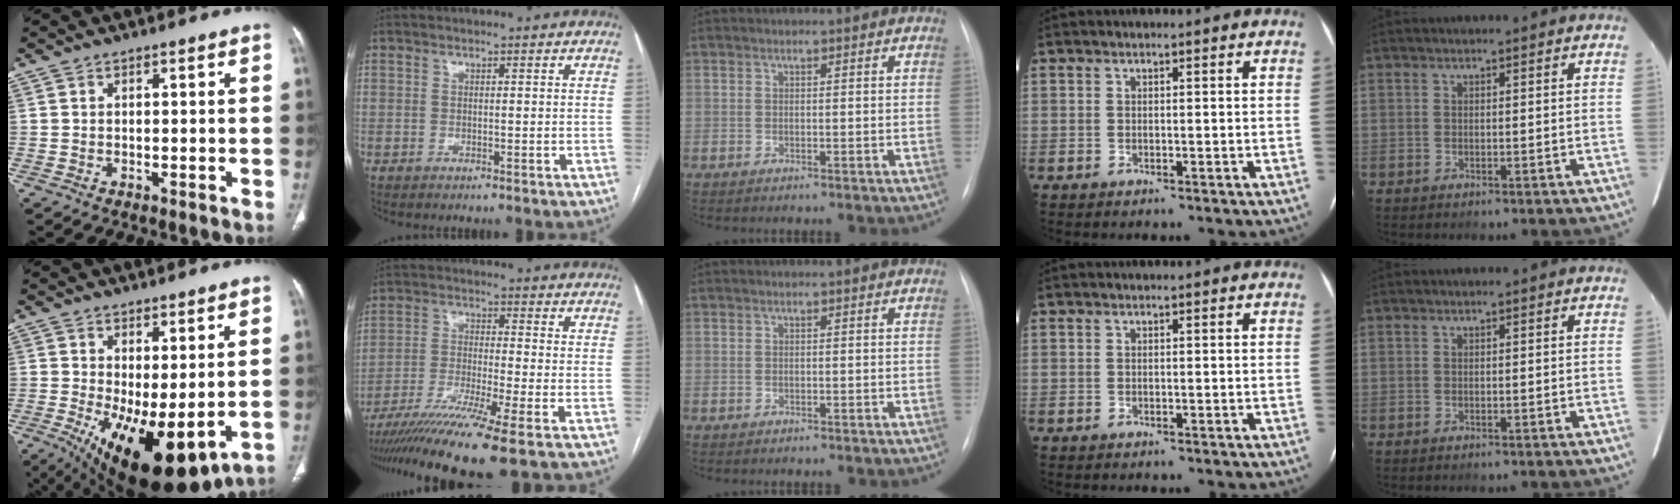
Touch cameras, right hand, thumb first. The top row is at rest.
{"thumb": {"total": 15.8, "force": [-3.0, 6.6, 14.0], "torque": [-0.236, -0.025, -0.022]}, "index": {"total": 13.0, "force": [-9.6, -2.0, 8.6], "torque": [-0.153, -0.033, -0.161]}}